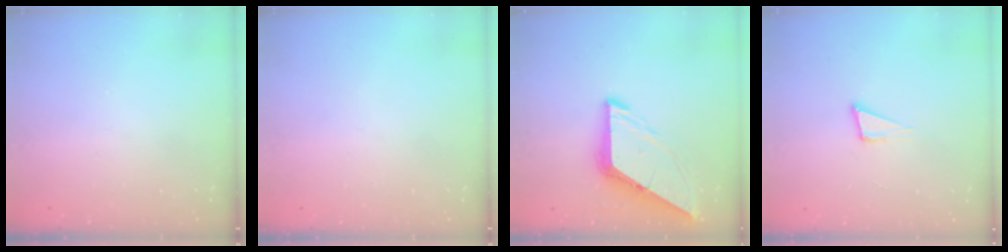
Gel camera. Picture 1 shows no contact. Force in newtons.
{"total": 0.0}
{"total": 9.1, "press": 9.0, "slide": 1.1}
{"total": 5.1, "press": 3.9, "slide": 3.2}